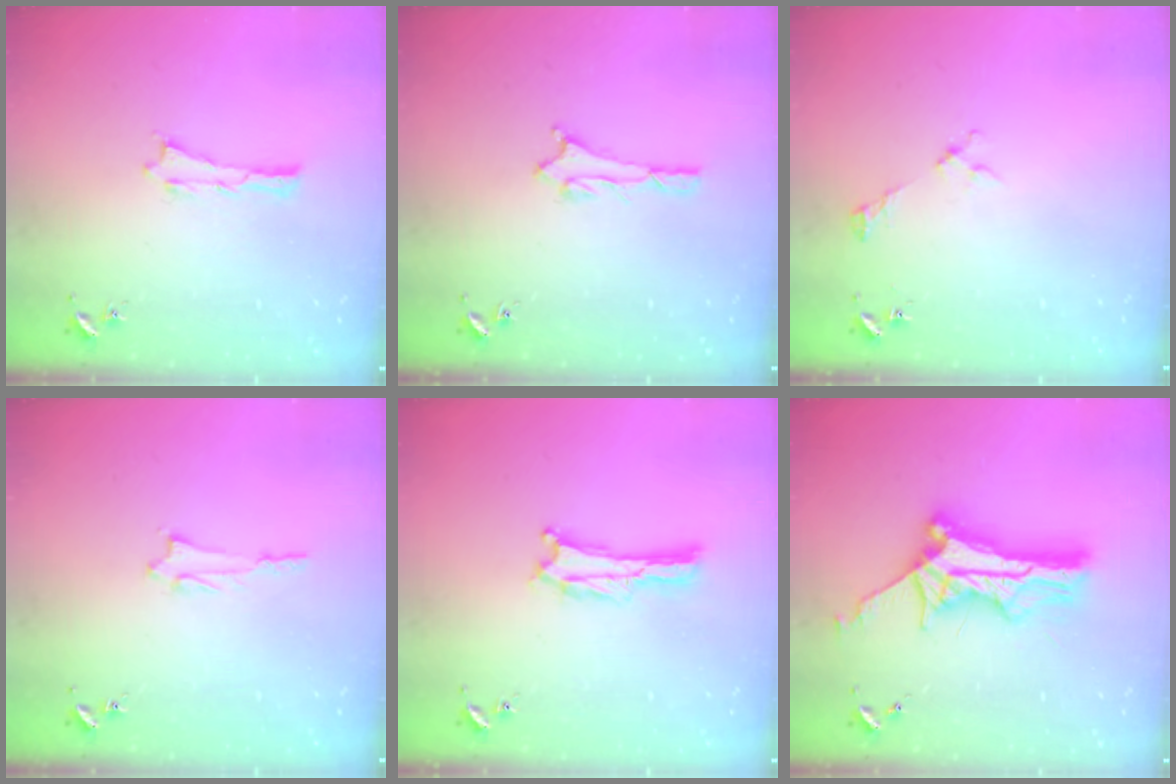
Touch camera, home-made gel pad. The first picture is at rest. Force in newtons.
{"total": 1.1, "press": 1.1, "slide": 0.1}
{"total": 2.2, "press": 2.2, "slide": 0.3}
{"total": 1.4, "press": 1.4, "slide": 0.2}
{"total": 0.0}
{"total": 12.2, "press": 12.1, "slide": 1.1}